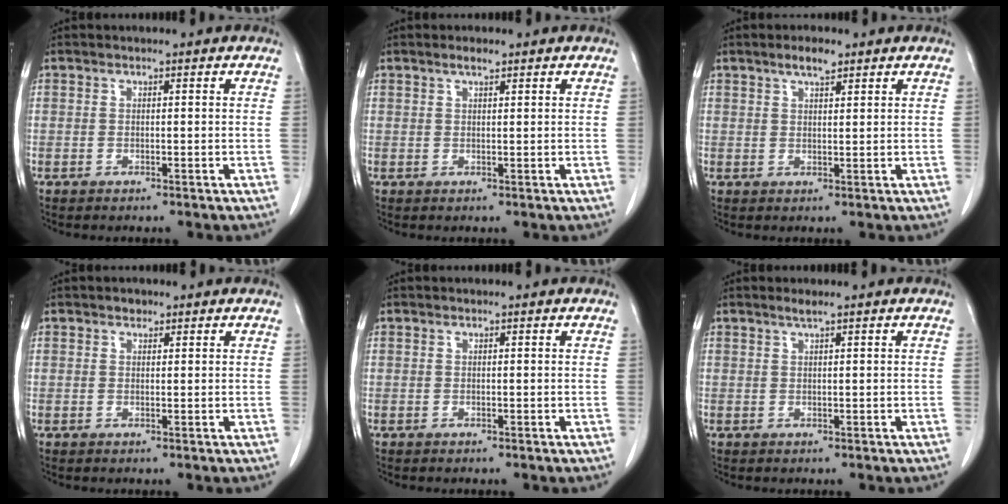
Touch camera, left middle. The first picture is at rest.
{"total": 1.3, "force": [1.0, 0.3, 0.8], "torque": [-0.019, 0.001, 0.020]}
{"total": 2.9, "force": [2.0, 0.7, 1.9], "torque": [-0.036, 0.003, 0.035]}
{"total": 1.0, "force": [0.7, 0.6, 0.2], "torque": [-0.004, -0.002, 0.009]}
{"total": 0.0}
{"total": 1.0, "force": [0.8, -0.2, 0.7], "torque": [-0.018, 0.000, 0.019]}